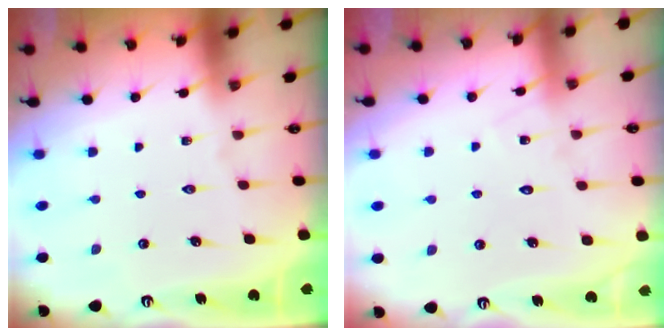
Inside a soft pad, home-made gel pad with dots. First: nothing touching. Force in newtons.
{"total": 6.3, "press": 6.3, "slide": 0.5}